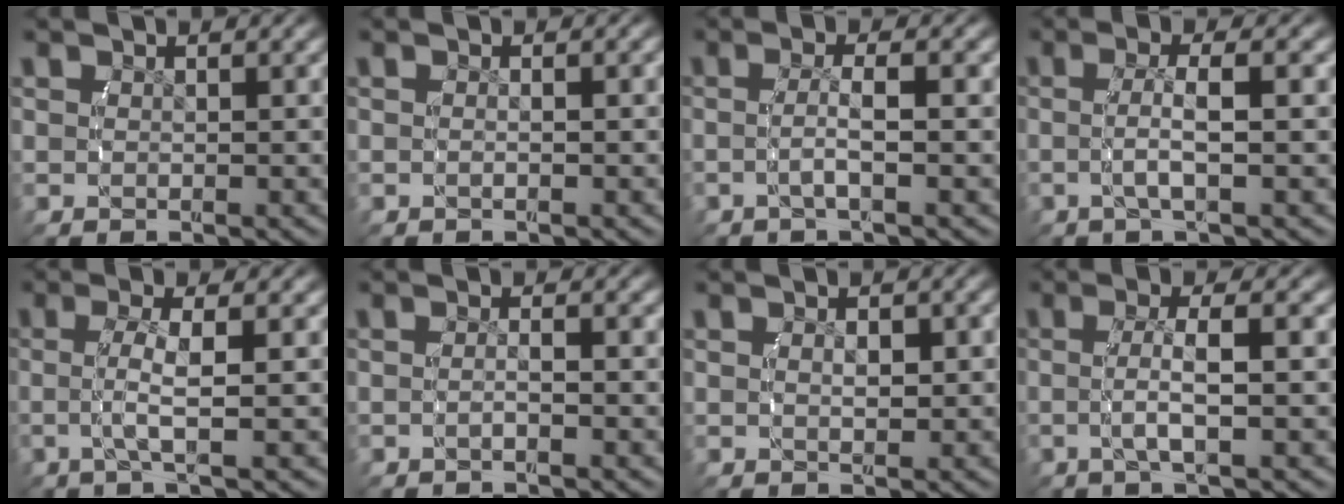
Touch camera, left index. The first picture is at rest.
{"total": 0.7, "force": [-0.4, 0.2, 0.5], "torque": [-0.016, 0.002, -0.009]}
{"total": 2.1, "force": [-0.7, 0.0, 2.0], "torque": [-0.039, 0.008, -0.019]}
{"total": 2.8, "force": [-0.3, 0.3, 2.7], "torque": [-0.054, 0.010, -0.014]}
{"total": 3.1, "force": [0.0, 0.4, 3.1], "torque": [-0.069, 0.003, -0.007]}
{"total": 1.2, "force": [-0.7, 0.1, 0.9], "torque": [-0.020, 0.005, -0.017]}
{"total": 1.5, "force": [0.1, 0.8, 1.2], "torque": [-0.017, -0.001, -0.001]}
{"total": 3.1, "force": [-0.3, 0.4, 3.0], "torque": [-0.058, 0.009, -0.013]}